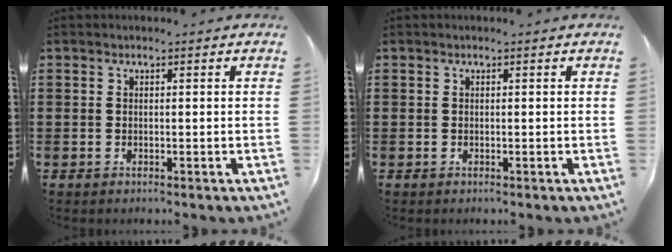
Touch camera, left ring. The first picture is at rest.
{"total": 0.0}